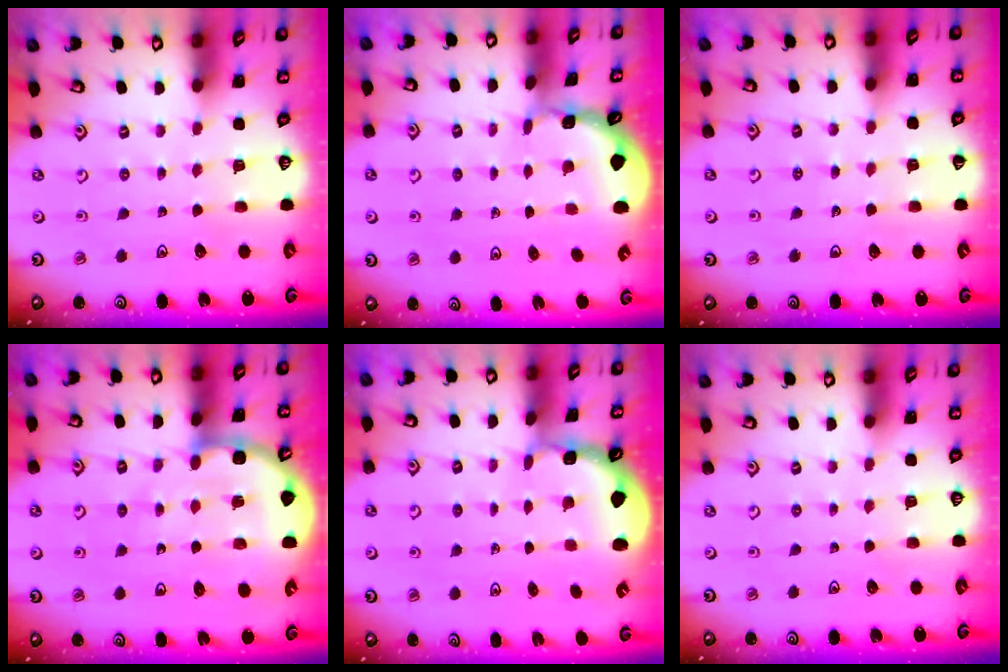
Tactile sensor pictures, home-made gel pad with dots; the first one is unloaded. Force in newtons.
{"total": 1.1, "press": 1.0, "slide": 0.1}
{"total": 2.4, "press": 2.4, "slide": 0.2}
{"total": 10.8, "press": 10.3, "slide": 3.3}
{"total": 1.7, "press": 1.6, "slide": 0.5}
{"total": 0.0}